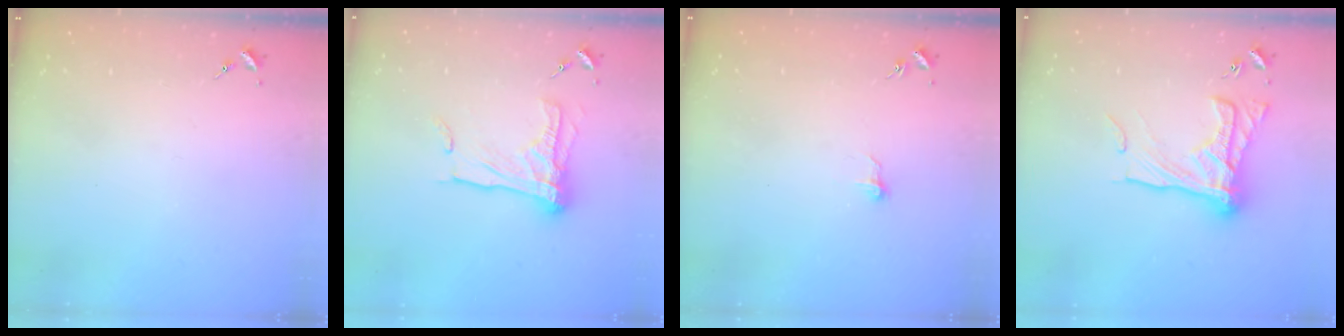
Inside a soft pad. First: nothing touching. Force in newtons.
{"total": 14.7, "press": 14.6, "slide": 1.3}
{"total": 5.3, "press": 5.3, "slide": 0.5}
{"total": 19.6, "press": 19.5, "slide": 1.7}